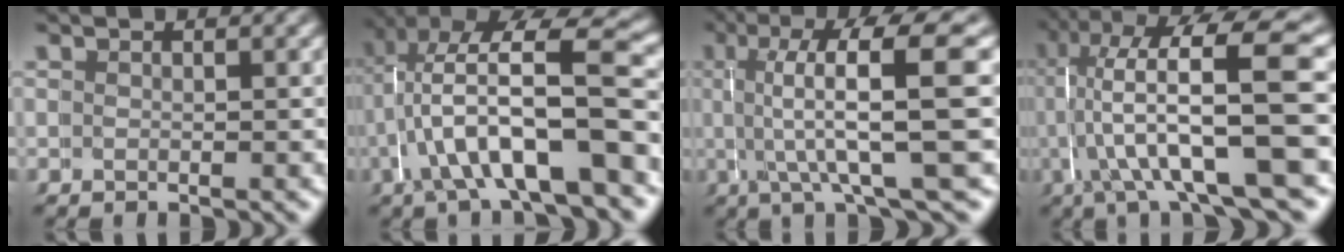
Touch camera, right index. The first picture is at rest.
{"total": 7.8, "force": [-0.7, 2.7, 7.2], "torque": [-0.127, -0.007, -0.004]}
{"total": 8.0, "force": [1.1, 0.5, 7.9], "torque": [-0.121, 0.003, 0.019]}
{"total": 10.7, "force": [0.4, 2.9, 10.2], "torque": [-0.158, 0.004, 0.009]}